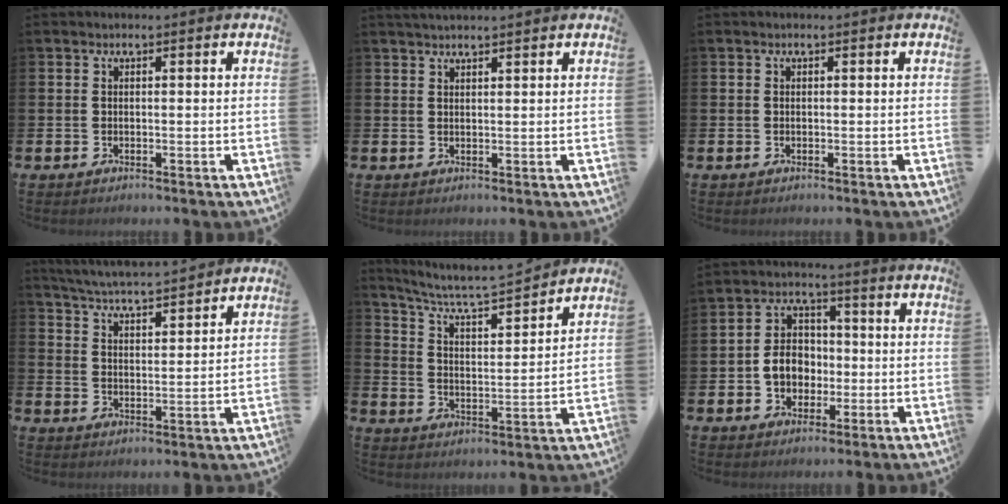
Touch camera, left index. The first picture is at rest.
{"total": 1.8, "force": [1.8, 0.2, 0.4], "torque": [-0.005, -0.003, 0.031]}
{"total": 0.0}
{"total": 5.1, "force": [5.1, -0.2, 0.6], "torque": [-0.031, -0.038, 0.088]}
{"total": 7.0, "force": [6.6, 1.1, 2.1], "torque": [-0.072, -0.050, 0.111]}
{"total": 5.8, "force": [-0.9, 5.0, 2.8], "torque": [-0.050, 0.012, -0.022]}